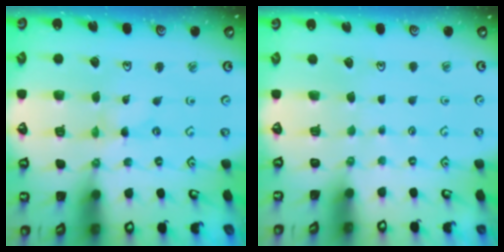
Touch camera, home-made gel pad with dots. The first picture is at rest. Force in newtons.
{"total": 0.6, "press": 0.6, "slide": 0.1}